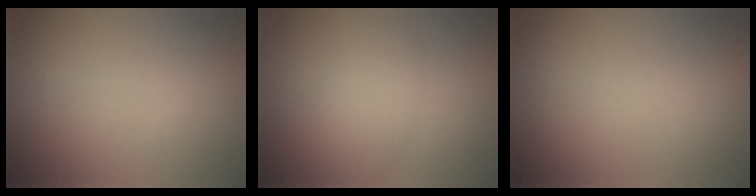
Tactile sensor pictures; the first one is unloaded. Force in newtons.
{"total": 3.0, "press": 3.0, "slide": 0.2}
{"total": 0.0}